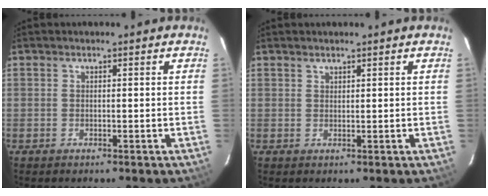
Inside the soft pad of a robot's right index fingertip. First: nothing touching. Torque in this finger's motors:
{"motor_torque": [-0.12, 0.01, -0.03, 0.00]}